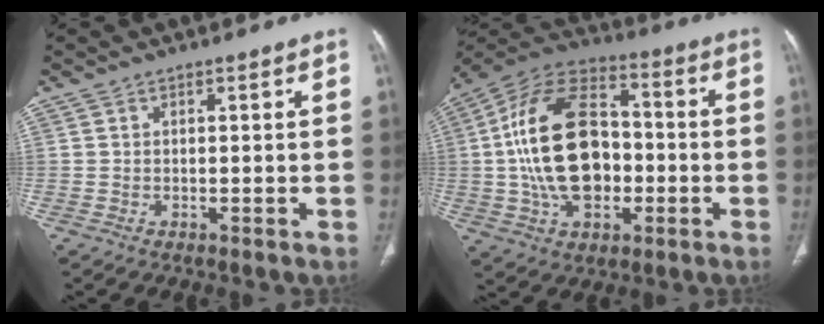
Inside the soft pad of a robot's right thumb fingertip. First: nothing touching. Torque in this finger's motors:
{"motor_torque": [1.33, 1.39, 2.19, -0.59, 0.69]}